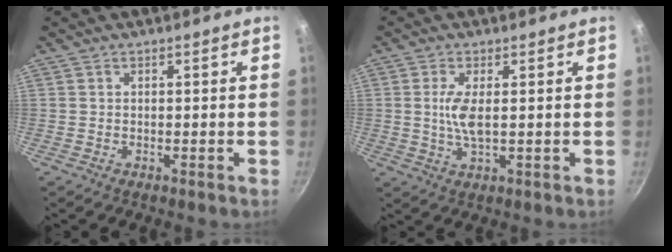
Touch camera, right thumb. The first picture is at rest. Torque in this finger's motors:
{"motor_torque": [0.11, 0.13, 0.43, 0.06, 0.03]}